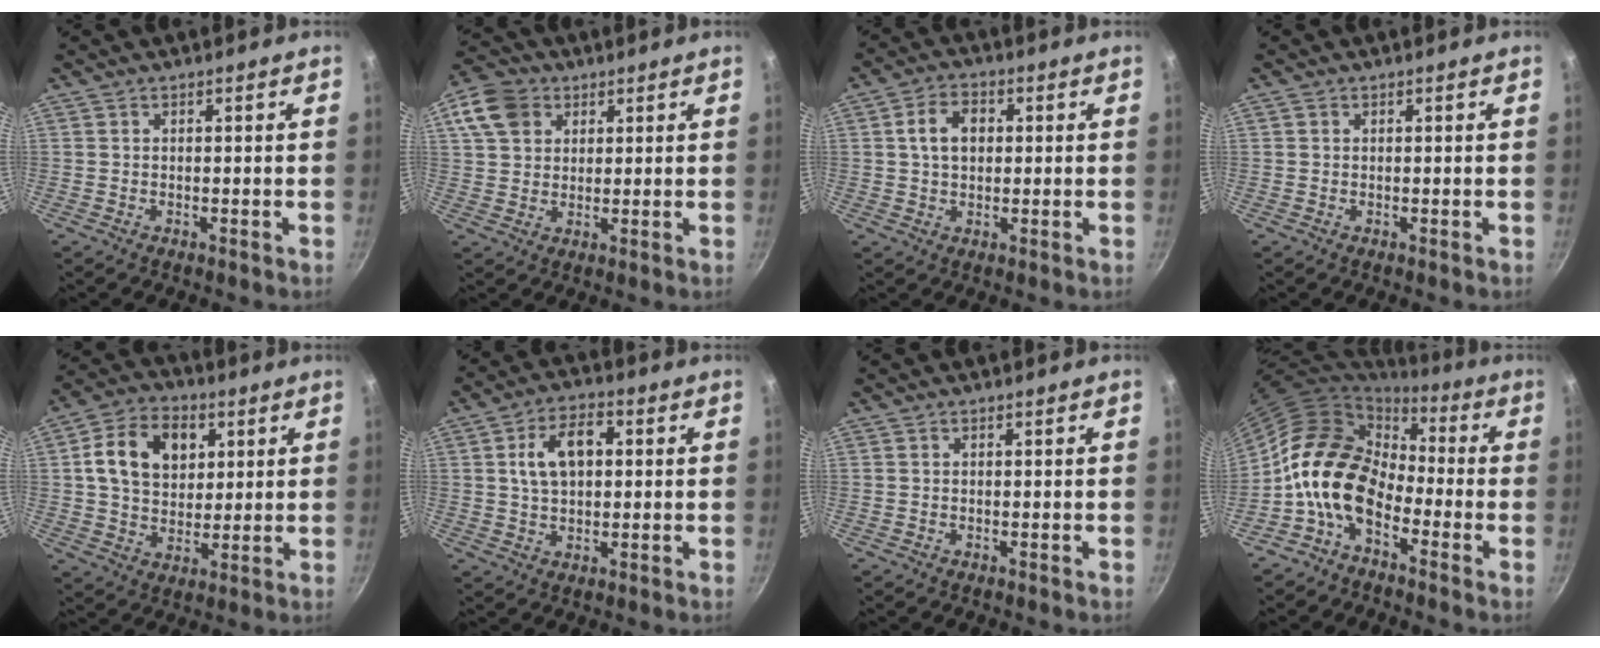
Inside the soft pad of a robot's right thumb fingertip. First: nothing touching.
{"total": 10.8, "force": [4.4, 8.4, 5.0], "torque": [-0.084, 0.008, 0.073]}
{"total": 6.5, "force": [1.0, 4.7, 4.4], "torque": [-0.059, 0.011, 0.011]}
{"total": 0.6, "force": [0.2, 0.5, 0.2], "torque": [-0.001, 0.002, 0.001]}
{"total": 13.8, "force": [3.9, 10.1, 8.5], "torque": [-0.125, 0.000, 0.057]}
{"total": 9.5, "force": [1.7, 5.9, 7.2], "torque": [-0.105, 0.014, 0.025]}
{"total": 0.0}
{"total": 12.6, "force": [-3.5, 8.8, 8.3], "torque": [-0.115, 0.039, -0.086]}